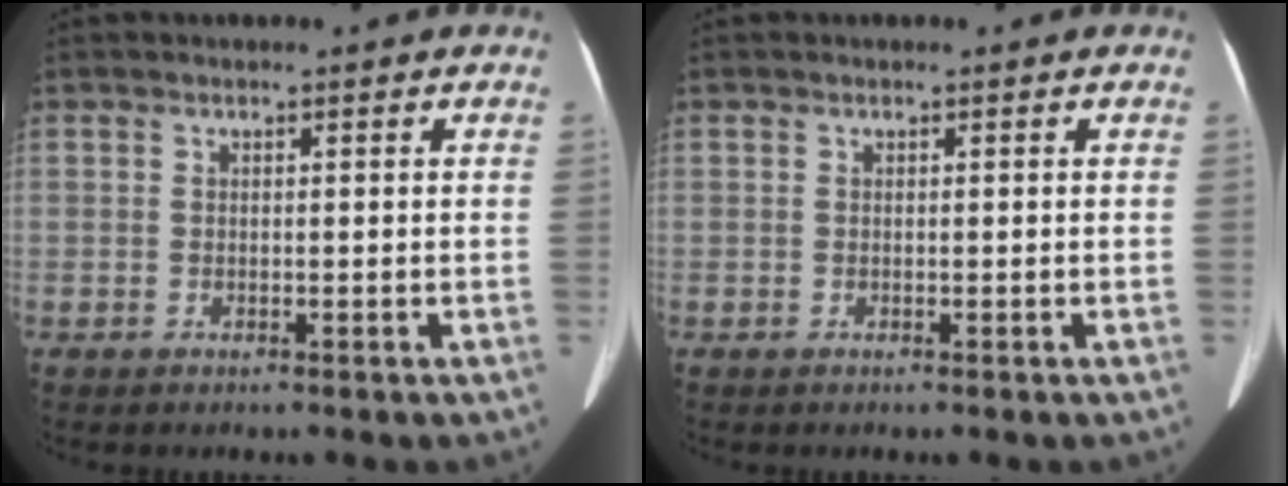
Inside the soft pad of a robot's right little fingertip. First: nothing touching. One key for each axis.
{"total": 0.0}